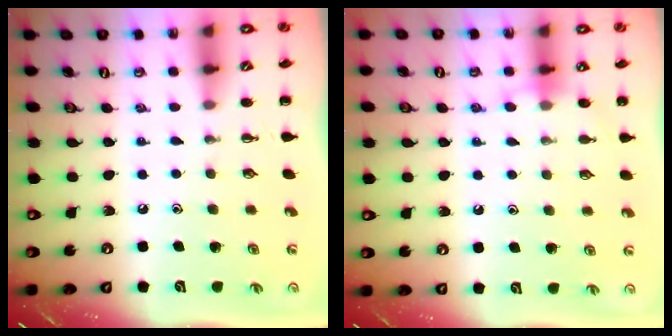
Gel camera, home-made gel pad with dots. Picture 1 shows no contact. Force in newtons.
{"total": 7.9, "press": 7.4, "slide": 2.6}